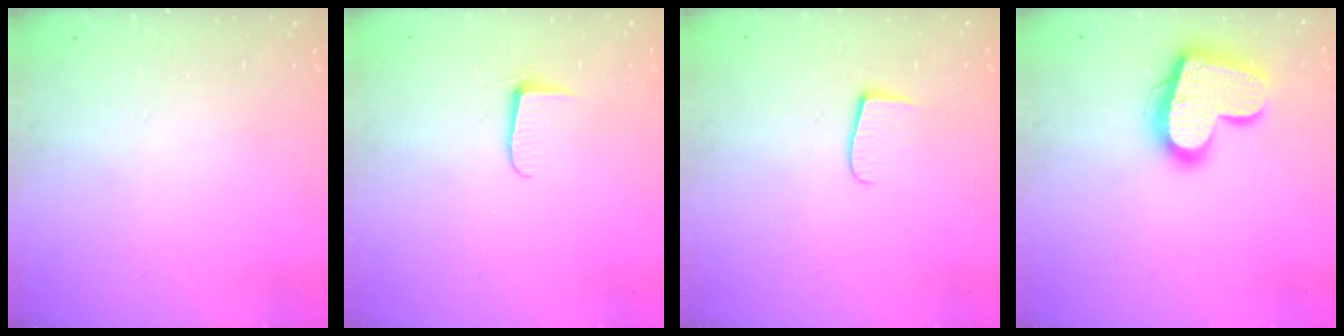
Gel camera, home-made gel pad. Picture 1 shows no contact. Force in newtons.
{"total": 5.1, "press": 5.1, "slide": 0.5}
{"total": 5.2, "press": 5.2, "slide": 0.7}
{"total": 18.3, "press": 18.2, "slide": 1.4}